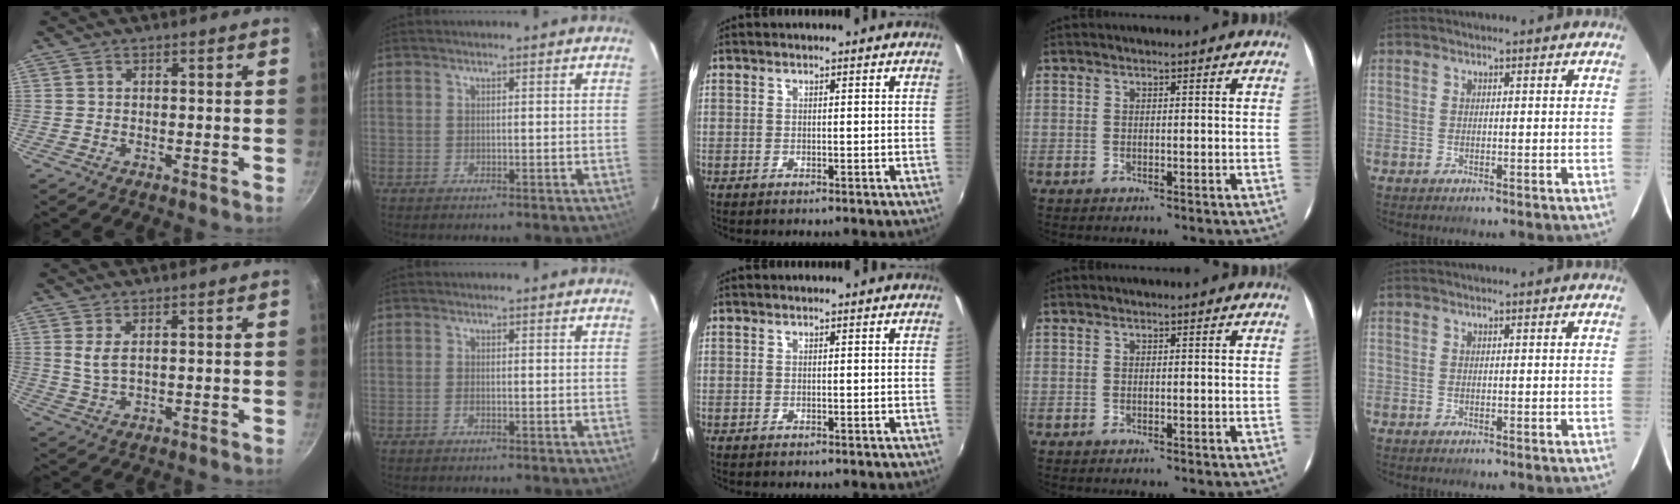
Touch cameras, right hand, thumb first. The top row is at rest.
{"thumb": {"total": 3.3, "force": [1.1, 1.5, 2.8], "torque": [-0.053, -0.008, 0.025]}, "index": {"total": 0.9, "force": [-0.5, 0.4, 0.6], "torque": [-0.014, 0.000, -0.008]}}